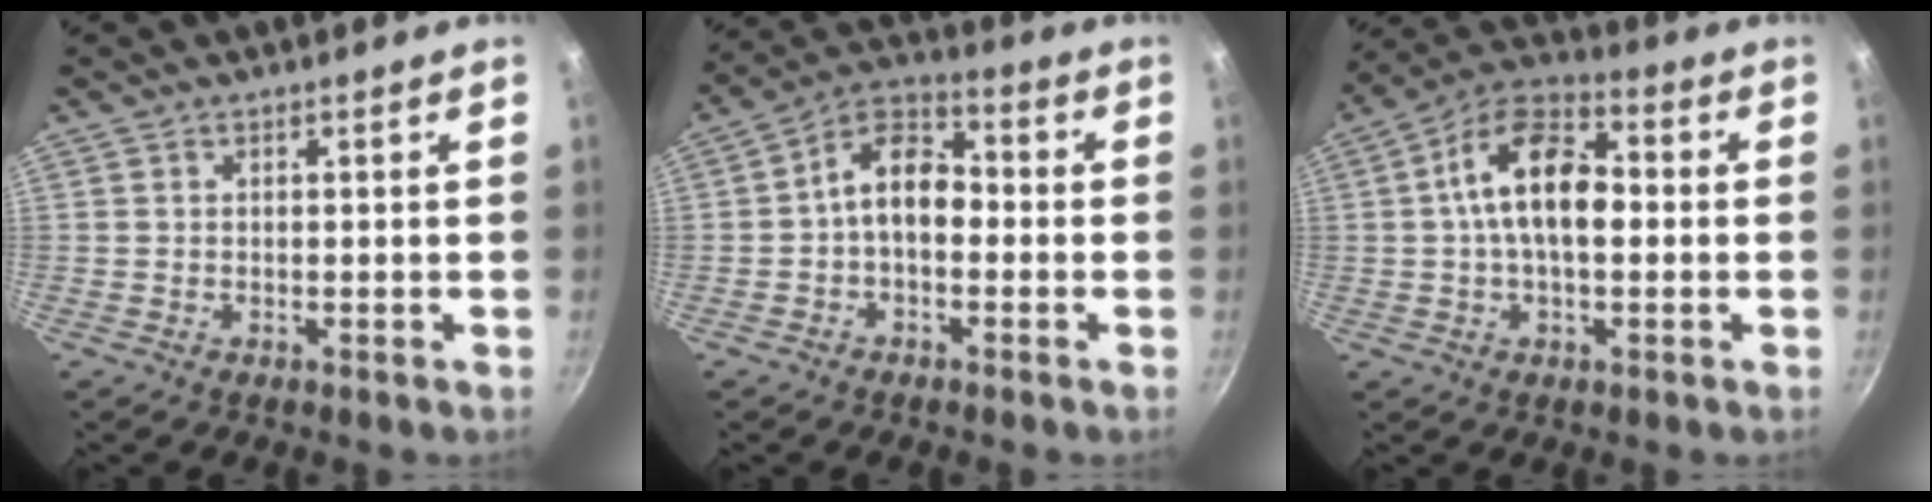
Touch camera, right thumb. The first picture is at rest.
{"total": 9.9, "force": [-0.8, 6.3, 7.6], "torque": [-0.104, 0.037, -0.029]}
{"total": 14.0, "force": [1.0, 7.7, 11.6], "torque": [-0.191, 0.031, 0.003]}